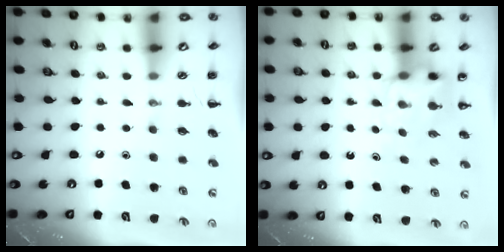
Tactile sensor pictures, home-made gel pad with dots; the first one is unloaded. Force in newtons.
{"total": 5.3, "press": 5.3, "slide": 0.3}